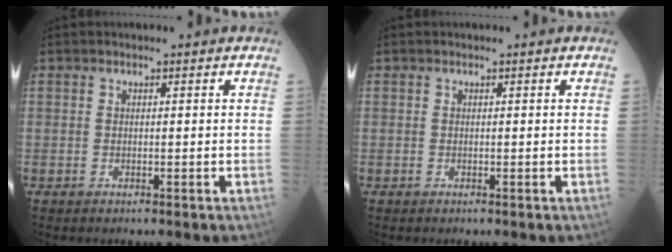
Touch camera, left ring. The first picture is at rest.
{"total": 0.0}